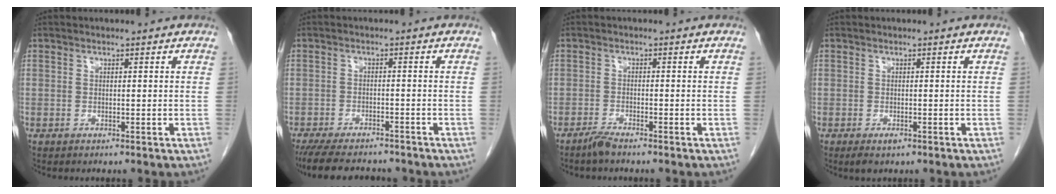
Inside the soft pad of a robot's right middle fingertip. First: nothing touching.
{"total": 11.1, "force": [-9.7, 2.8, 4.6], "torque": [-0.084, -0.013, -0.141]}
{"total": 2.0, "force": [-1.8, -0.1, 0.9], "torque": [-0.024, -0.004, -0.037]}
{"total": 1.7, "force": [-0.9, 0.6, 1.2], "torque": [-0.021, -0.002, -0.010]}